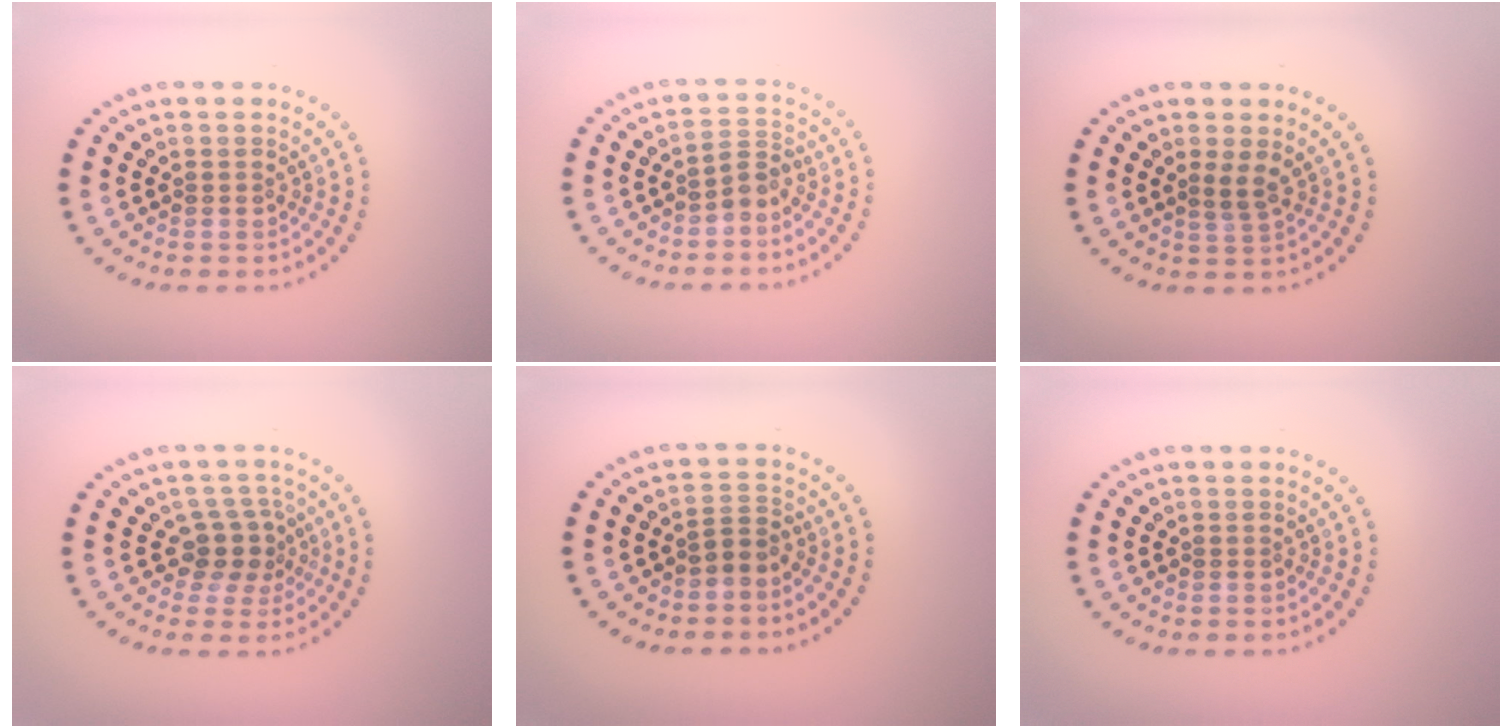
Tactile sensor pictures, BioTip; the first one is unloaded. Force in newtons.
{"total": 1.7, "press": 1.4, "slide": 1.0}
{"total": 1.4, "press": 1.1, "slide": 0.9}
{"total": 2.9, "press": 2.2, "slide": 1.9}
{"total": 1.7, "press": 1.2, "slide": 1.1}
{"total": 0.0}